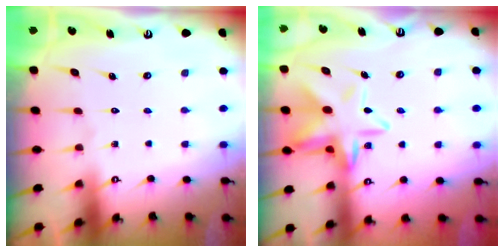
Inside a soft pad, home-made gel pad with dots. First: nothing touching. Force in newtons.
{"total": 13.7, "press": 13.6, "slide": 1.3}